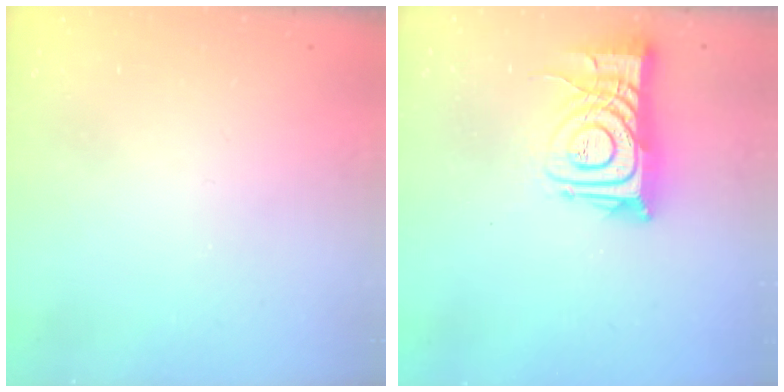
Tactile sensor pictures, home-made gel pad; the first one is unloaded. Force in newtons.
{"total": 12.5, "press": 12.4, "slide": 1.3}